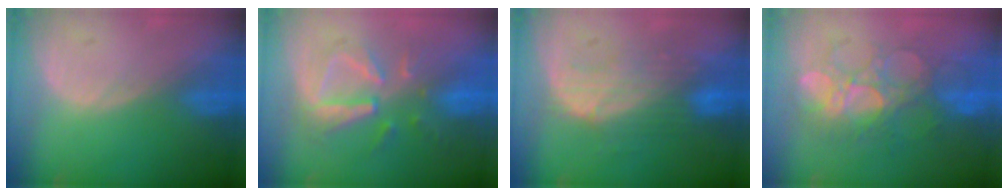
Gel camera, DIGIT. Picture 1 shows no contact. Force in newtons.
{"total": 7.9, "press": 7.9, "slide": 0.4}
{"total": 7.5, "press": 7.5, "slide": 0.3}
{"total": 9.0, "press": 8.8, "slide": 1.7}